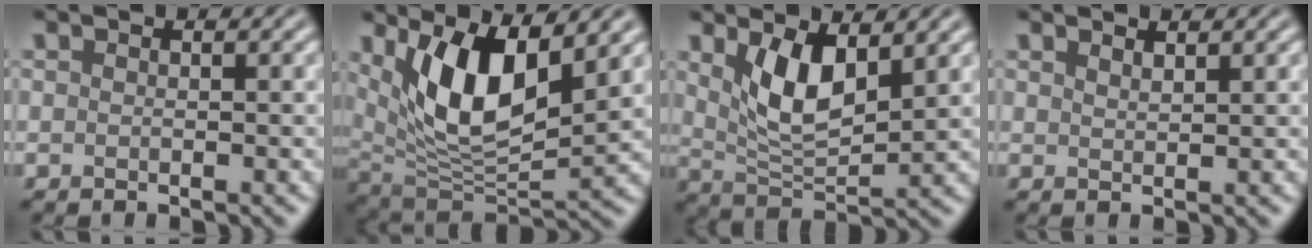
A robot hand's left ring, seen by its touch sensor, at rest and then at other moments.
{"total": 8.5, "force": [3.1, 3.6, 7.1], "torque": [-0.133, -0.022, 0.058]}
{"total": 5.3, "force": [2.0, 2.2, 4.3], "torque": [-0.088, -0.009, 0.041]}
{"total": 1.1, "force": [1.0, 0.2, 0.3], "torque": [0.000, -0.001, 0.017]}